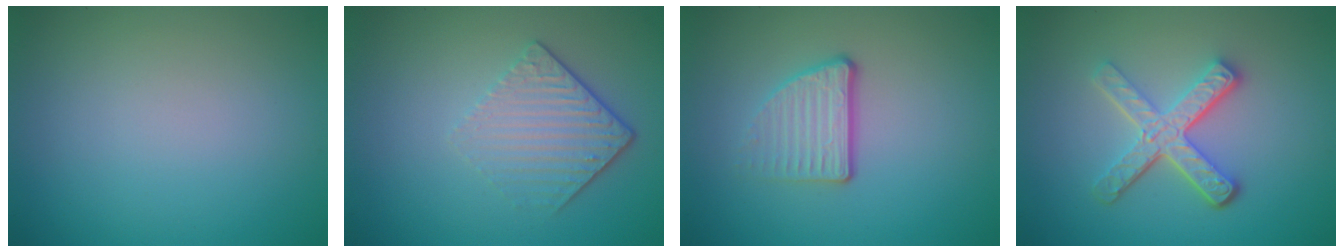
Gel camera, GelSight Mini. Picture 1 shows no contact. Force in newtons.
{"total": 4.3, "press": 2.8, "slide": 3.3}
{"total": 3.3, "press": 2.4, "slide": 2.3}
{"total": 4.7, "press": 3.5, "slide": 3.2}